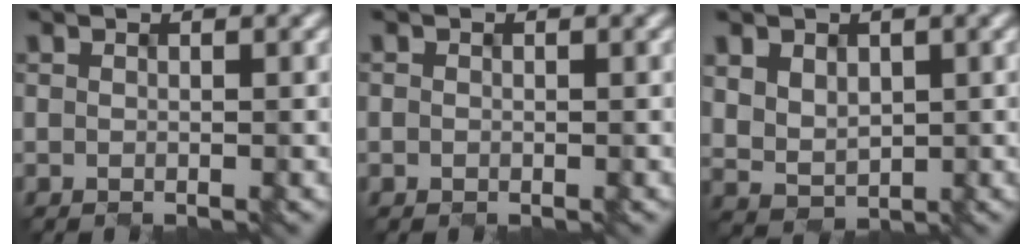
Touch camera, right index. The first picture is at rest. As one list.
[{"total": 0.6, "force": [-0.4, -0.1, -0.4], "torque": [-0.002, 0.000, 0.003]}, {"total": 3.3, "force": [0.7, 2.7, 1.8], "torque": [-0.060, 0.002, 0.028]}]